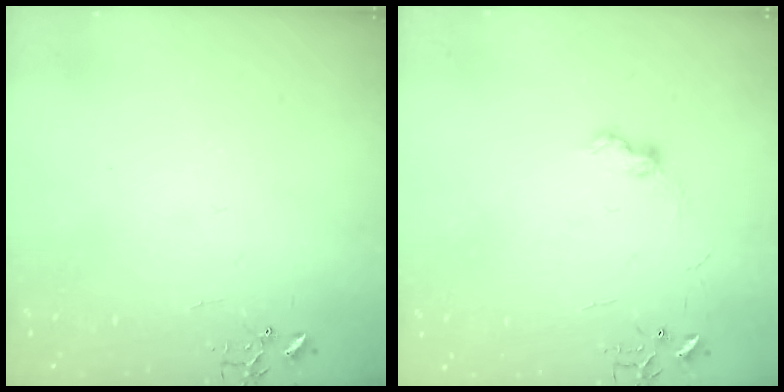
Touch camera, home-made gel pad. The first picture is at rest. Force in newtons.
{"total": 7.2, "press": 7.2, "slide": 0.7}